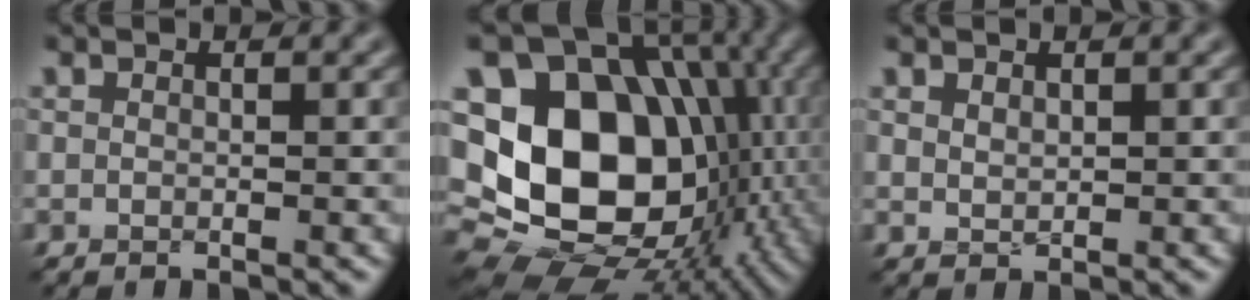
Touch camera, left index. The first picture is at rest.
{"total": 18.4, "force": [-0.7, 14.1, 11.8], "torque": [-0.189, -0.005, 0.008]}
{"total": 0.9, "force": [0.7, 0.5, 0.4], "torque": [-0.011, 0.000, 0.017]}